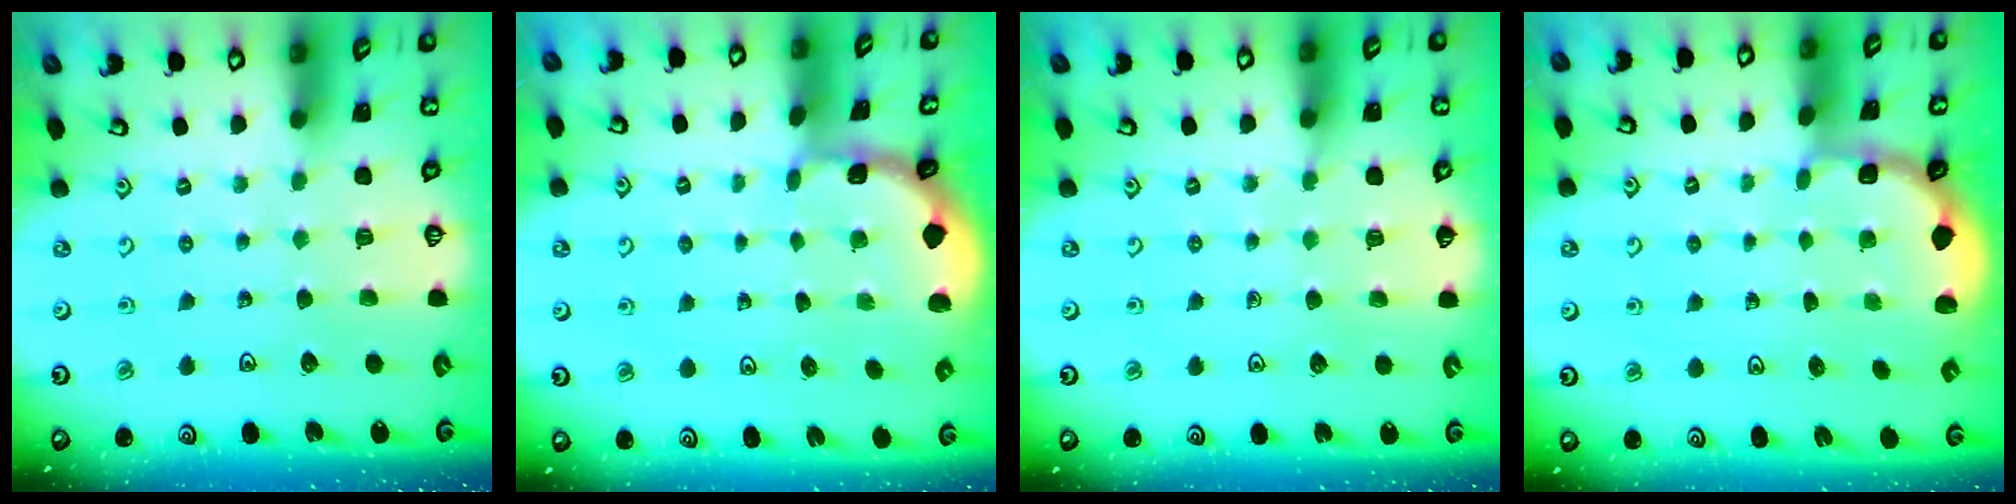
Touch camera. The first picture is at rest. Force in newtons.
{"total": 1.1, "press": 1.1, "slide": 0.1}
{"total": 2.7, "press": 2.7, "slide": 0.4}
{"total": 1.9, "press": 1.7, "slide": 0.8}